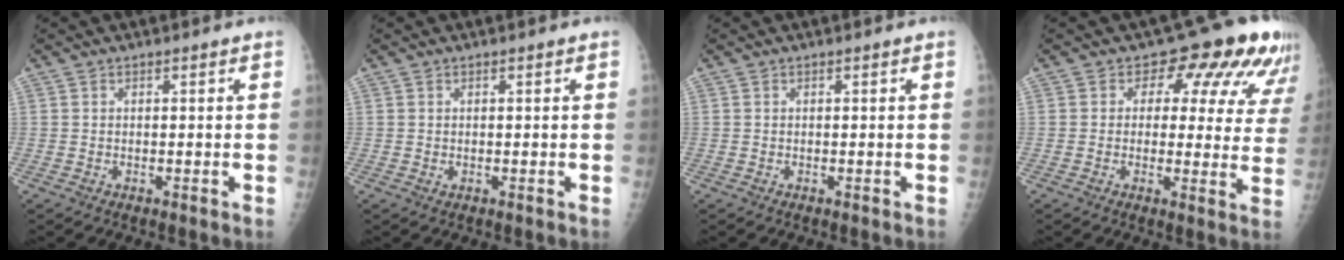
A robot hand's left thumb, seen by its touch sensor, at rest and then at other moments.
{"total": 0.6, "force": [0.1, 0.4, 0.4], "torque": [-0.005, -0.001, 0.004]}
{"total": 0.0}
{"total": 12.9, "force": [7.7, 7.6, 7.1], "torque": [-0.028, -0.027, 0.066]}